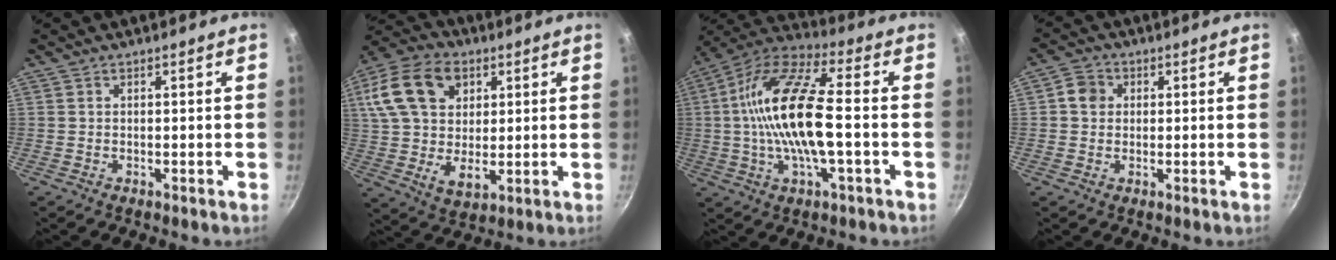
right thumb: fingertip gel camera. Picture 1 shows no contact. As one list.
[{"total": 20.1, "force": [6.3, 14.1, 12.9], "torque": [-0.227, 0.001, 0.106]}, {"total": 19.1, "force": [-0.9, 6.5, 18.0], "torque": [-0.339, 0.033, -0.035]}, {"total": 3.7, "force": [0.6, 3.4, 1.5], "torque": [-0.011, 0.004, -0.001]}]